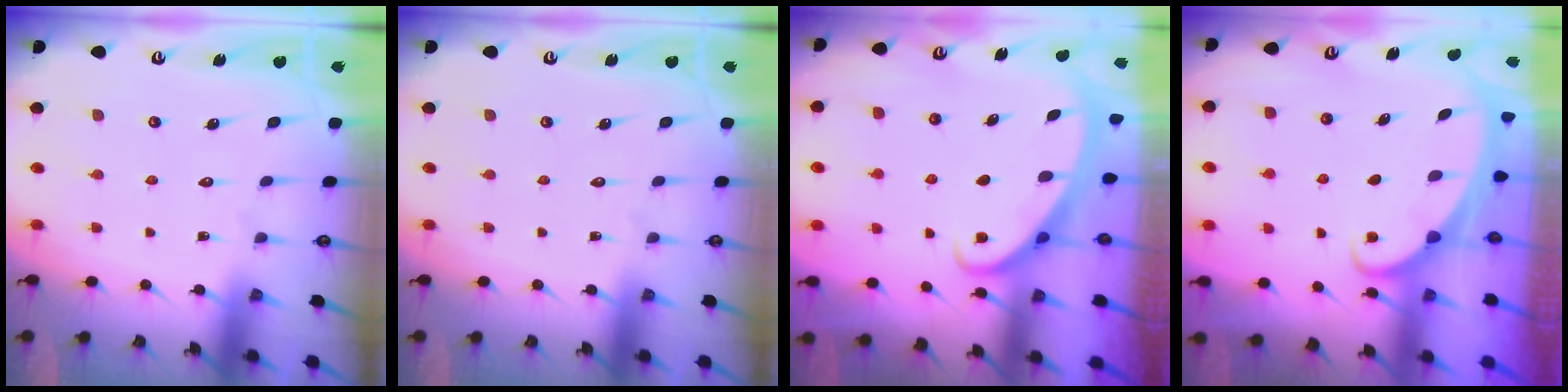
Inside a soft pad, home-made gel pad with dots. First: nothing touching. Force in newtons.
{"total": 0.0}
{"total": 2.9, "press": 2.9, "slide": 0.3}
{"total": 2.0, "press": 2.0, "slide": 0.3}